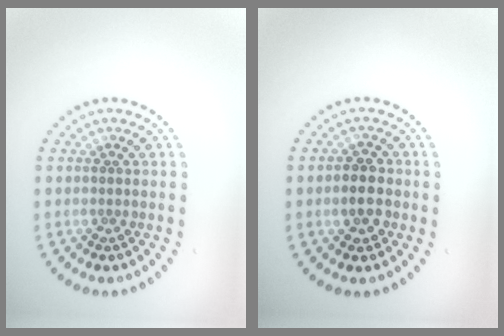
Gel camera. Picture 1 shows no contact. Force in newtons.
{"total": 2.7, "press": 2.6, "slide": 0.6}